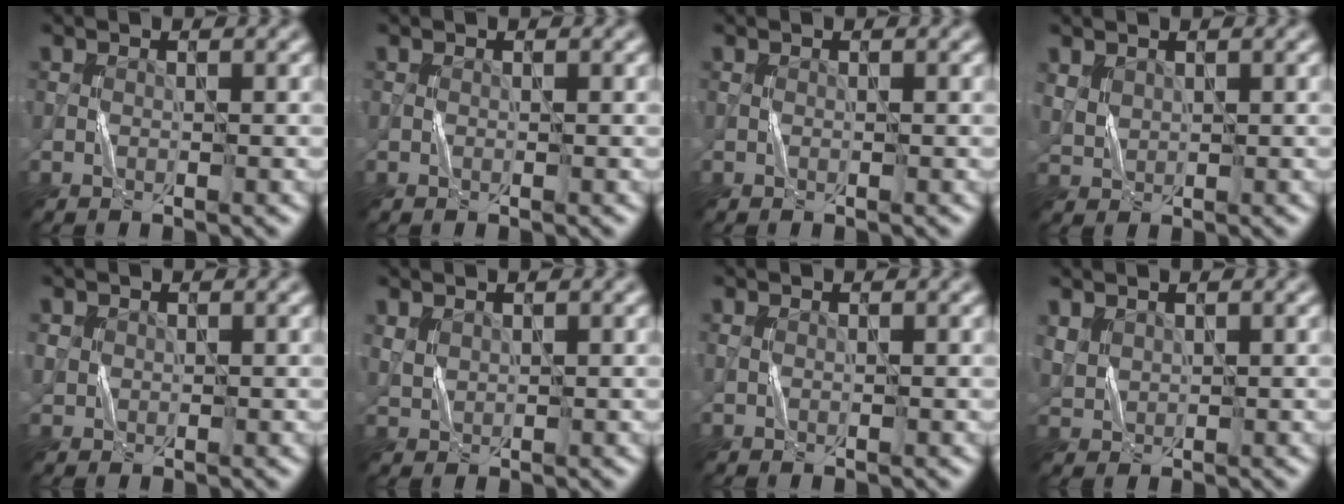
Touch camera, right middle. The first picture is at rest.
{"total": 0.0}
{"total": 0.0}
{"total": 1.5, "force": [0.9, 1.0, 0.6], "torque": [-0.018, -0.002, 0.024]}
{"total": 0.8, "force": [0.2, 0.8, 0.0], "torque": [0.000, -0.003, 0.008]}
{"total": 1.2, "force": [0.8, 0.8, 0.6], "torque": [-0.016, -0.002, 0.022]}
{"total": 0.0}
{"total": 1.6, "force": [1.0, 1.0, 0.7], "torque": [-0.020, 0.000, 0.026]}